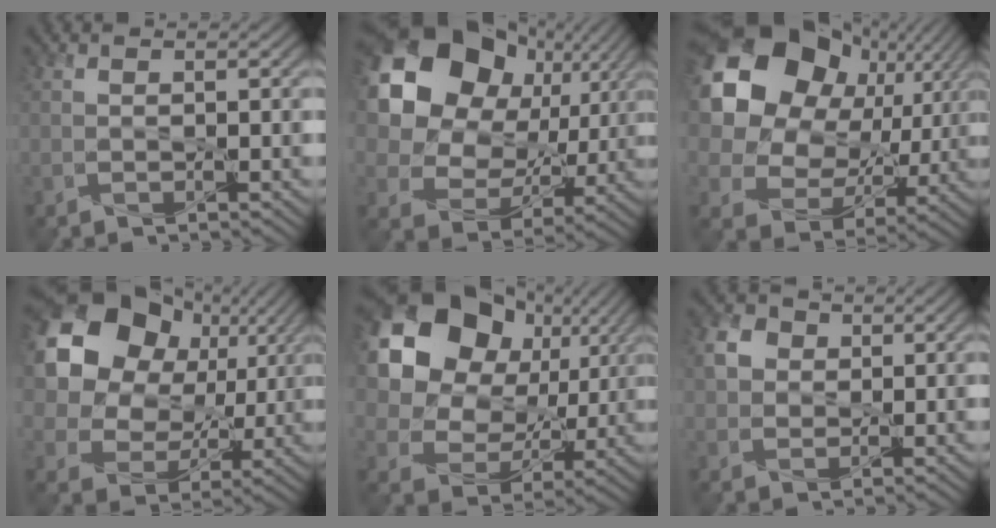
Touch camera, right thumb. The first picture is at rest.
{"total": 20.7, "force": [7.4, 16.5, 10.0], "torque": [-0.270, 0.042, 0.155]}
{"total": 23.6, "force": [8.1, 19.1, 11.1], "torque": [-0.306, 0.037, 0.159]}
{"total": 16.1, "force": [5.6, 12.7, 8.2], "torque": [-0.197, 0.032, 0.108]}
{"total": 18.4, "force": [6.8, 14.5, 9.1], "torque": [-0.236, 0.045, 0.143]}
{"total": 3.9, "force": [1.1, 3.3, 1.8], "torque": [-0.048, 0.008, 0.020]}